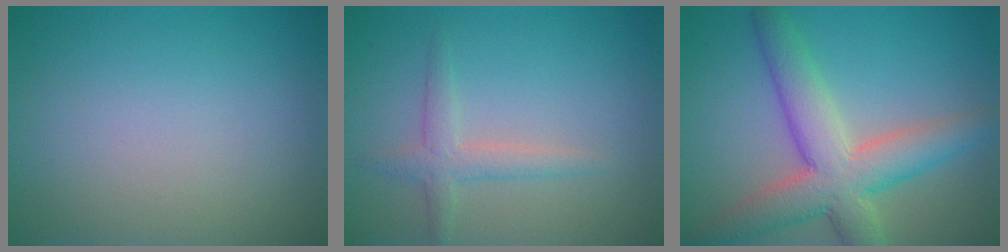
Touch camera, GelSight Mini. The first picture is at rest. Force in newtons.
{"total": 2.2, "press": 2.2, "slide": 0.1}
{"total": 7.4, "press": 7.4, "slide": 0.3}